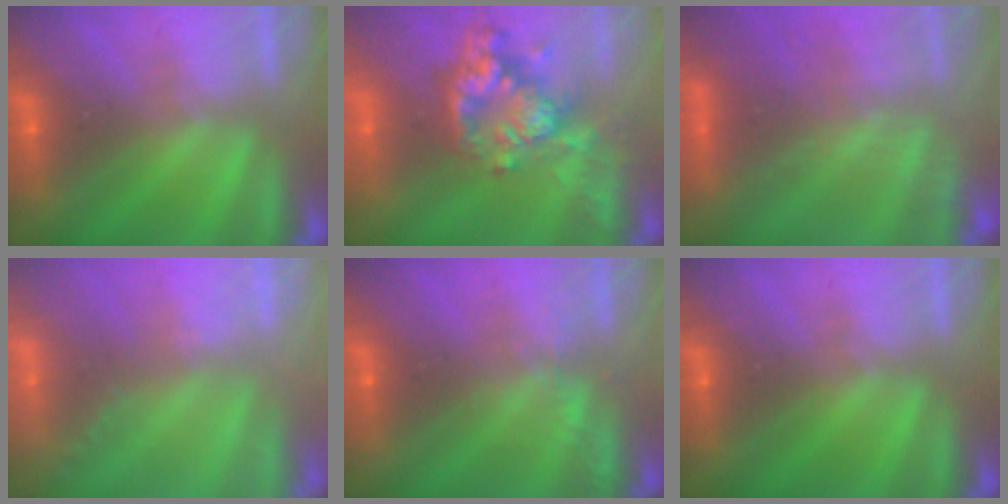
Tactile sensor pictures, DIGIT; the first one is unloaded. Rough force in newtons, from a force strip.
{"total": 7.7}
{"total": 7.4}
{"total": 1.6}
{"total": 2.2}
{"total": 0.0}